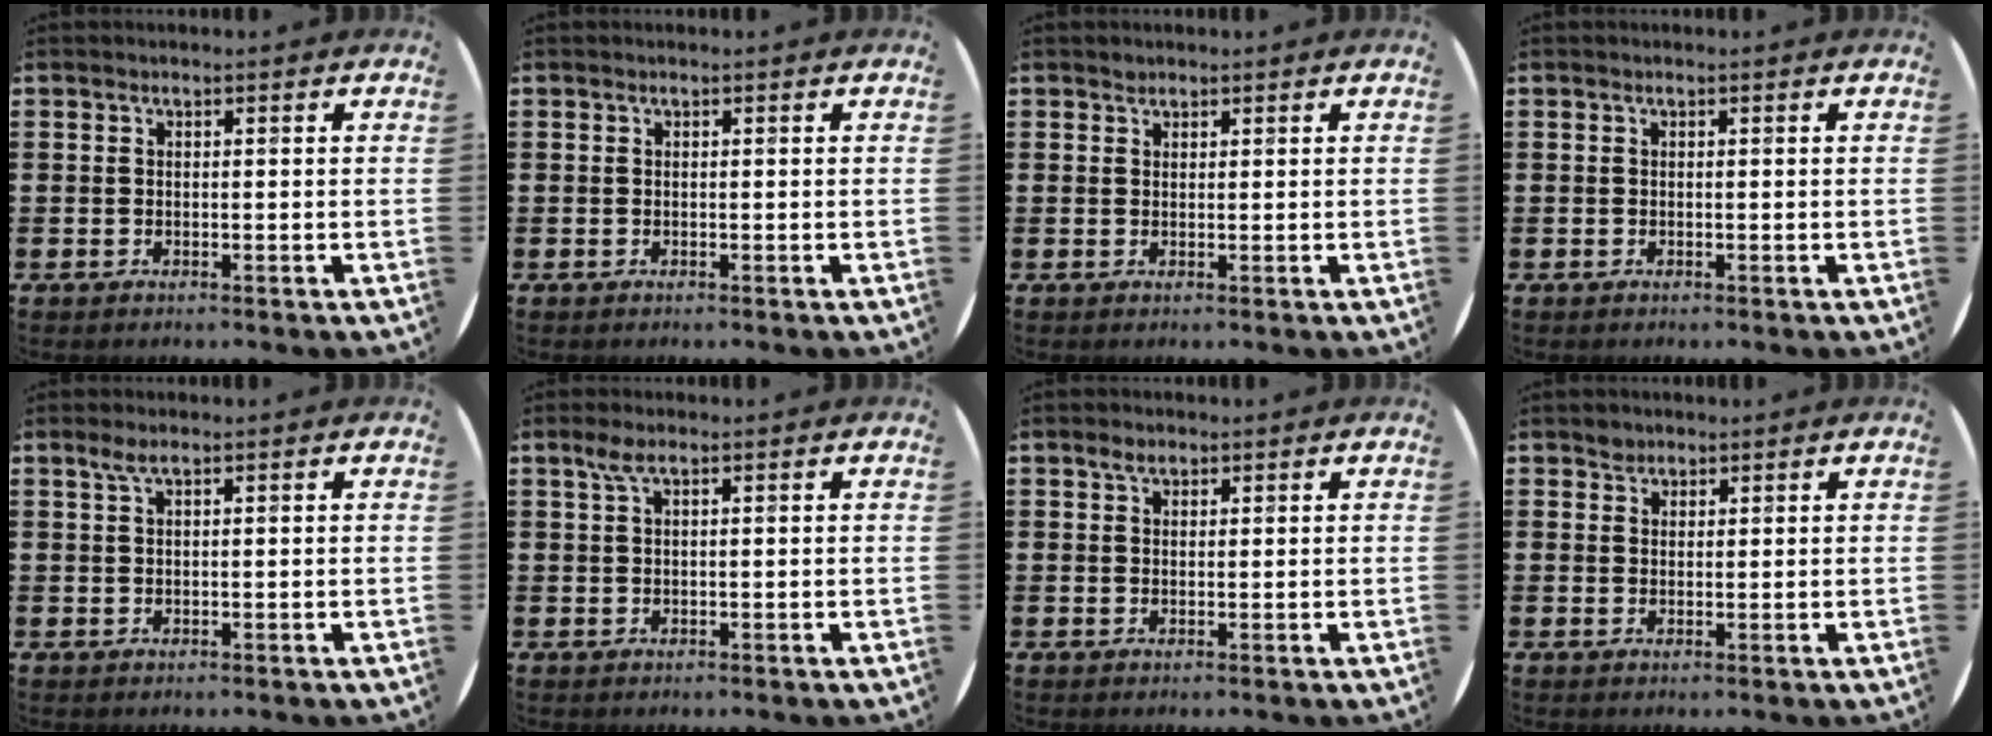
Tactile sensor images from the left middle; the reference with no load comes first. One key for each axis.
{"total": 0.0}
{"total": 0.8, "fx": 0.7, "fy": 0.3, "fz": -0.1, "tx": 0.009, "ty": -0.001, "tz": 0.012}
{"total": 0.0}
{"total": 1.5, "fx": 0.9, "fy": 0.3, "fz": 1.2, "tx": -0.025, "ty": 0.004, "tz": 0.016}
{"total": 2.0, "fx": 1.0, "fy": 0.5, "fz": 1.7, "tx": -0.035, "ty": 0.006, "tz": 0.015}
{"total": 1.6, "fx": 1.1, "fy": 0.8, "fz": 0.6, "tx": -0.006, "ty": 0.002, "tz": 0.019}
{"total": 1.6, "fx": 1.3, "fy": 0.8, "fz": 0.0, "tx": 0.008, "ty": -0.002, "tz": 0.025}